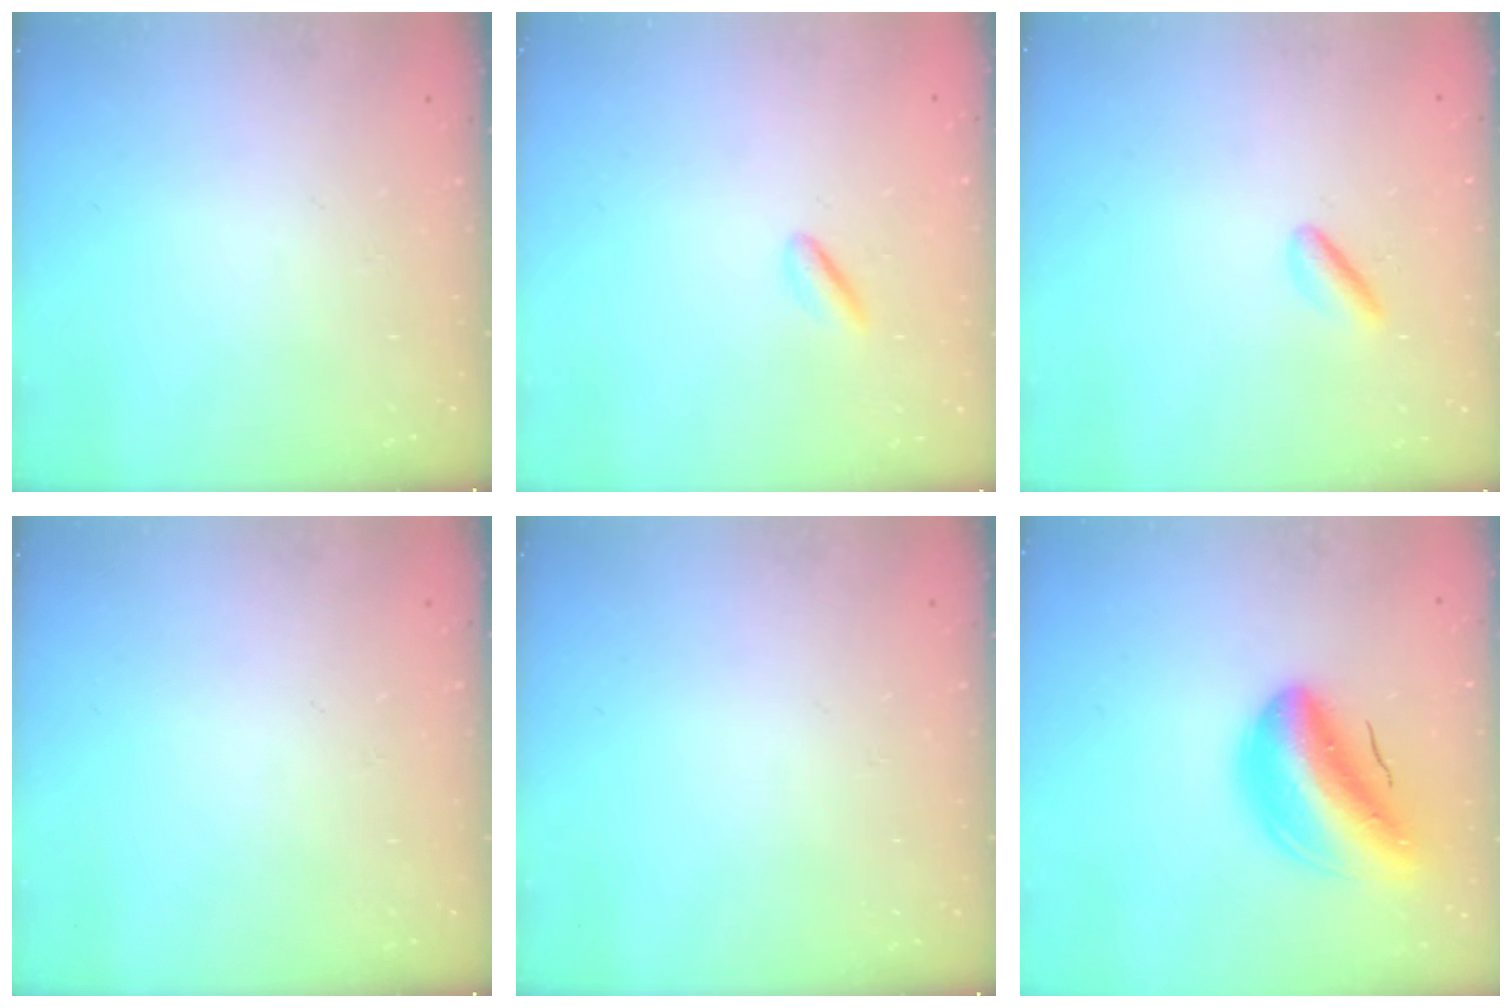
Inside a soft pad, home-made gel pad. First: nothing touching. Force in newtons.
{"total": 2.4, "press": 2.2, "slide": 1.0}
{"total": 2.8, "press": 2.6, "slide": 0.9}
{"total": 0.0}
{"total": 0.0}
{"total": 14.5, "press": 13.8, "slide": 4.5}